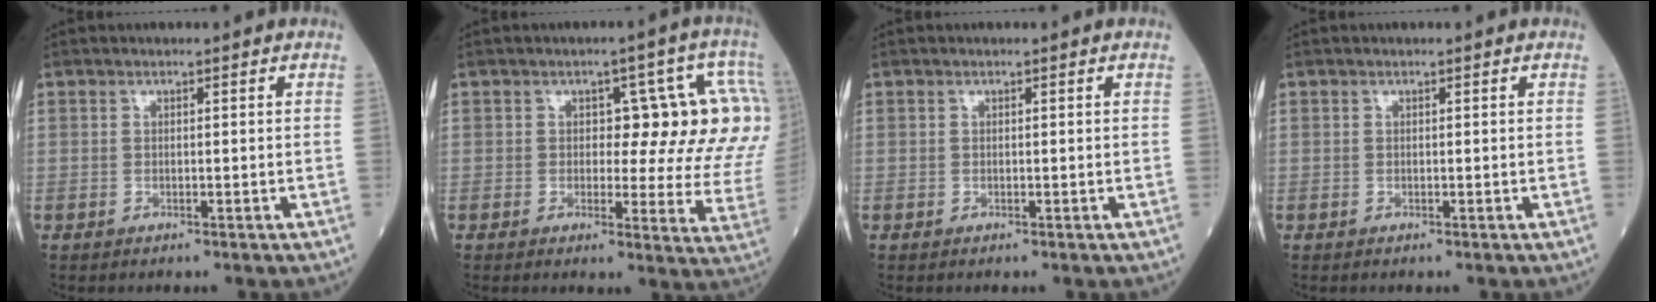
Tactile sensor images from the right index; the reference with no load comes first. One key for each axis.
{"total": 13.2, "fx": 2.7, "fy": 5.0, "fz": 11.9, "tx": -0.138, "ty": 0.018, "tz": 0.027}
{"total": 0.0}
{"total": 0.0}